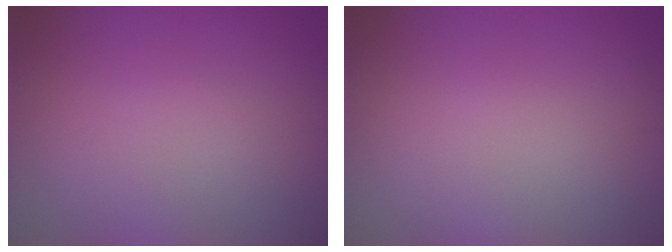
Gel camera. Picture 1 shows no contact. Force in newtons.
{"total": 0.0}